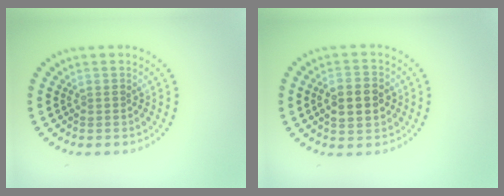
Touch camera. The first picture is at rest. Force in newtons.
{"total": 4.6, "press": 4.6, "slide": 0.1}